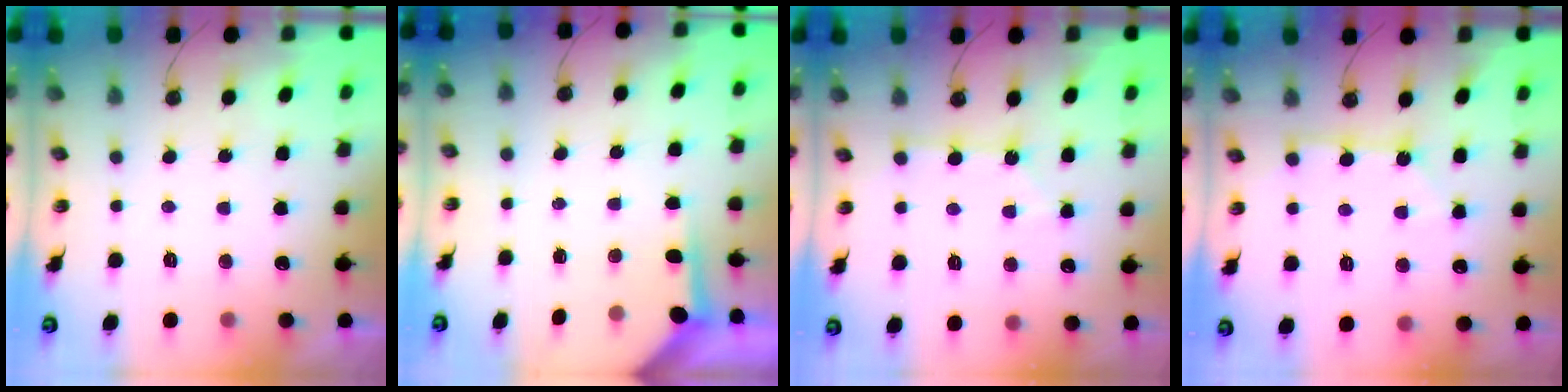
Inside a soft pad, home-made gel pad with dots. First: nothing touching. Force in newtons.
{"total": 3.8, "press": 3.8, "slide": 0.3}
{"total": 2.9, "press": 2.9, "slide": 0.4}
{"total": 2.7, "press": 2.7, "slide": 0.3}